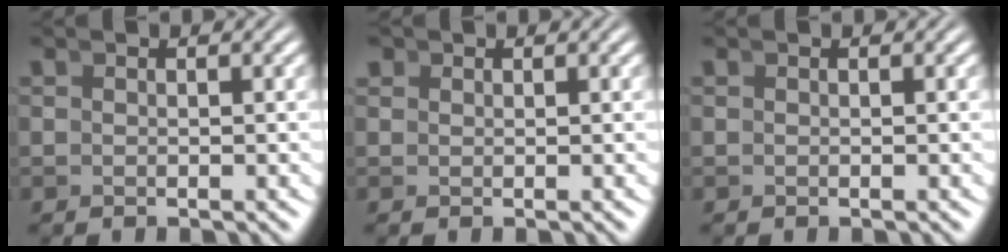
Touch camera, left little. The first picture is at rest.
{"total": 0.9, "force": [0.5, 0.8, 0.1], "torque": [-0.008, -0.008, 0.013]}
{"total": 0.0}